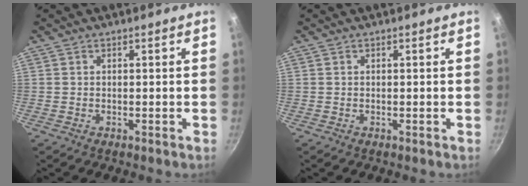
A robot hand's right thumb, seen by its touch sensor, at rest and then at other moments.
{"total": 0.0}